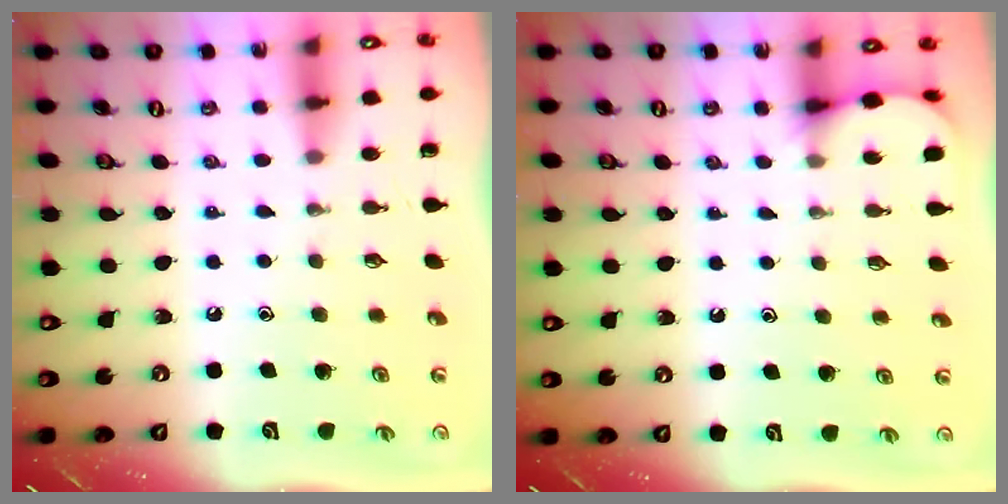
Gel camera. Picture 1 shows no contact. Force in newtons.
{"total": 2.8, "press": 2.8, "slide": 0.3}